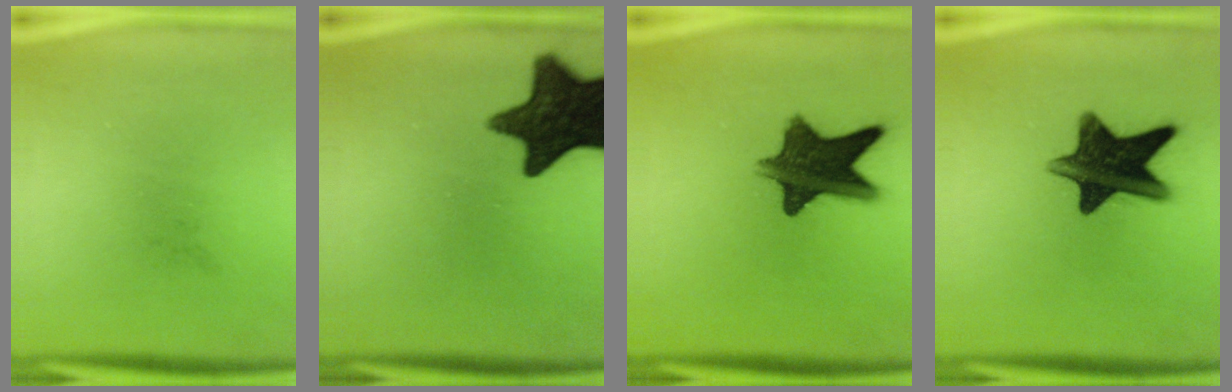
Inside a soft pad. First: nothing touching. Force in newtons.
{"total": 15.4}
{"total": 12.2}
{"total": 14.0}